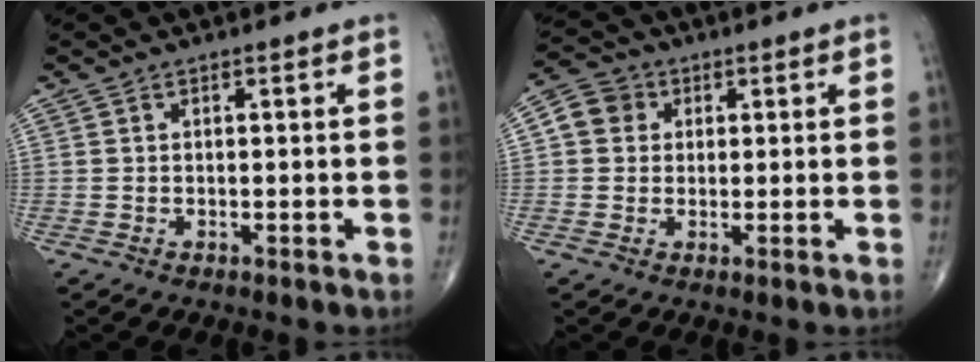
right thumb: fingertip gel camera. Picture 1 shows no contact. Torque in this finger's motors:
{"motor_torque": [-0.02, 0.05, 0.21, 0.06, 0.04]}